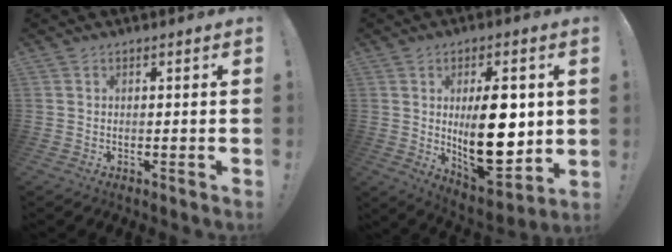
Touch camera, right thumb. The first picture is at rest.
{"total": 19.5, "force": [1.6, 9.2, 17.2], "torque": [-0.261, -0.027, 0.030]}